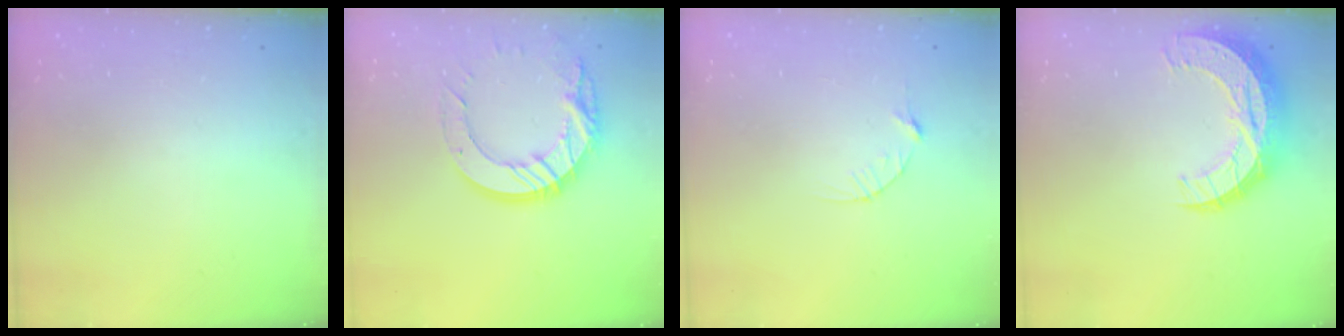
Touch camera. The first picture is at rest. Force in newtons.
{"total": 15.9, "press": 15.8, "slide": 1.5}
{"total": 4.4, "press": 4.4, "slide": 0.6}
{"total": 13.7, "press": 13.7, "slide": 0.9}